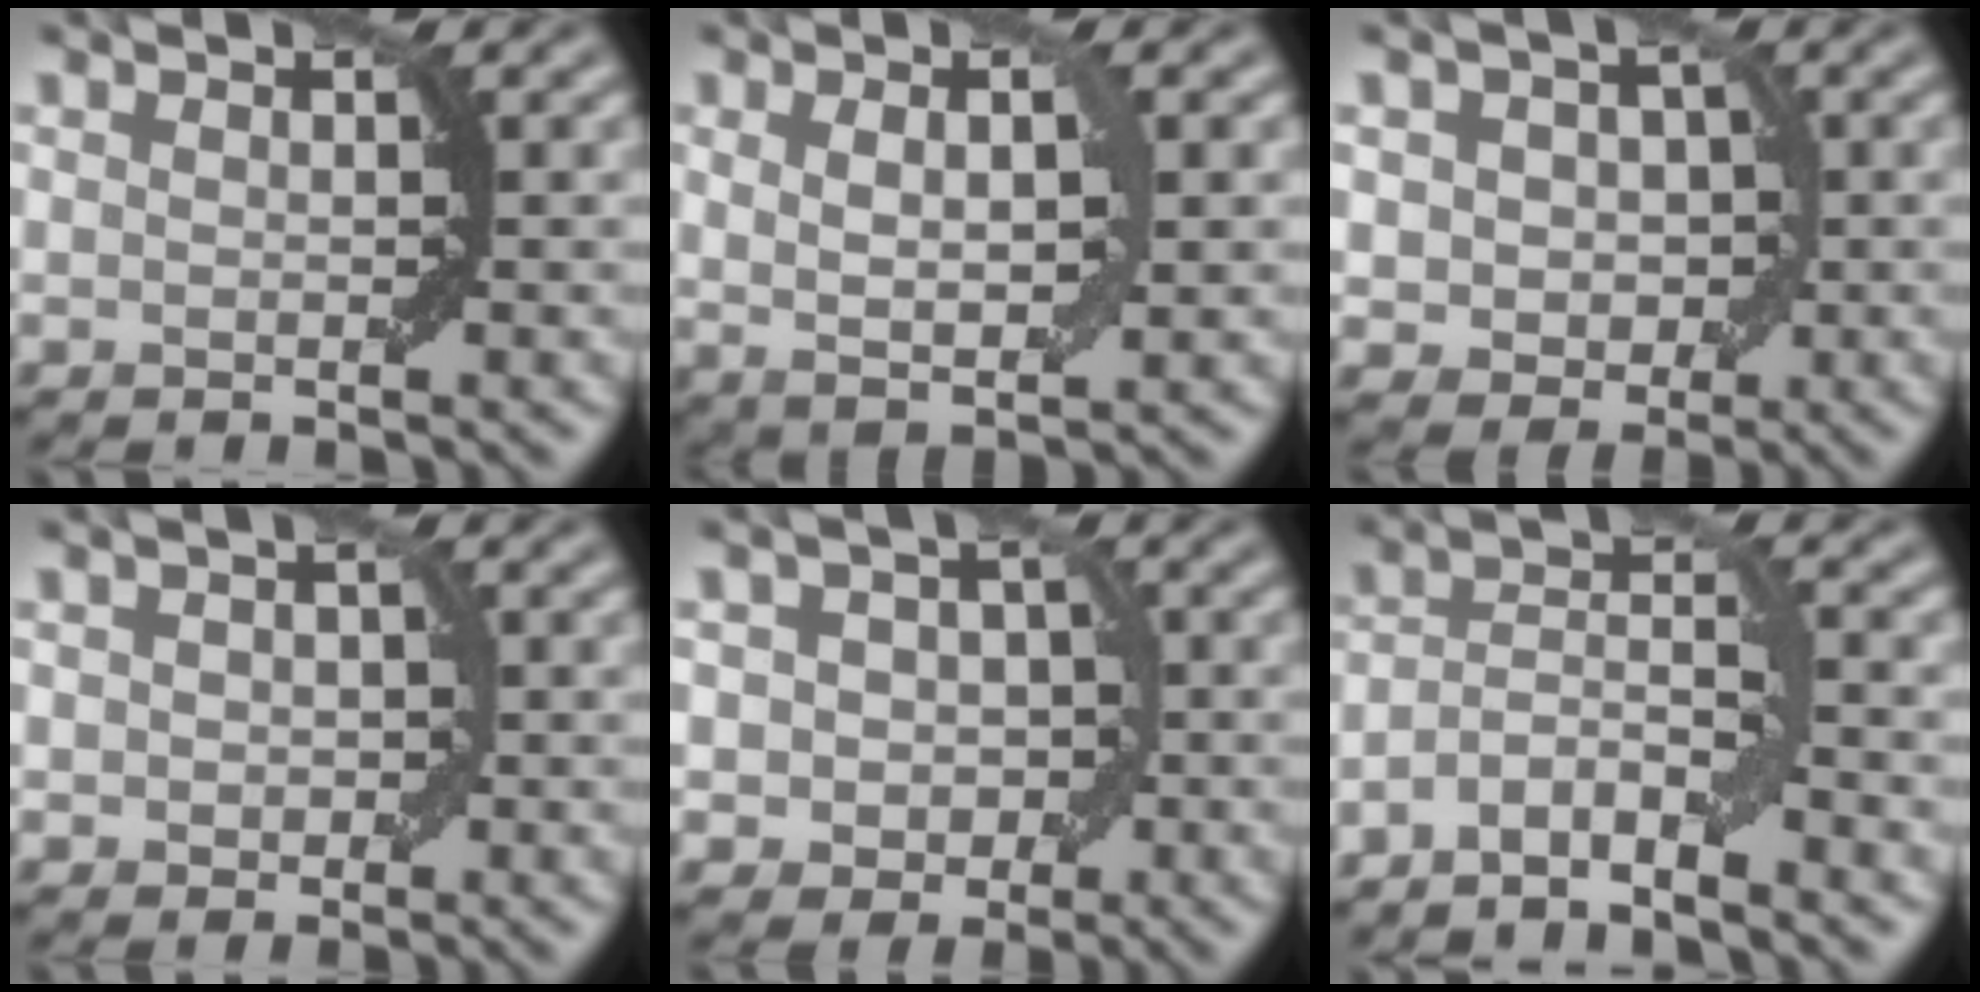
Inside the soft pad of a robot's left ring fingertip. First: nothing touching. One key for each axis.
{"total": 3.8, "fx": 0.8, "fy": 1.2, "fz": 3.5, "tx": -0.067, "ty": -0.003, "tz": 0.018}
{"total": 4.0, "fx": 0.3, "fy": 3.2, "fz": 2.3, "tx": -0.023, "ty": 0.008, "tz": -0.010}
{"total": 1.8, "fx": -0.1, "fy": 1.5, "fz": 1.0, "tx": -0.008, "ty": -0.001, "tz": -0.003}
{"total": 4.1, "fx": 0.0, "fy": 3.6, "fz": 1.9, "tx": -0.007, "ty": 0.016, "tz": -0.017}
{"total": 3.8, "fx": -2.9, "fy": 0.6, "fz": 2.3, "tx": -0.041, "ty": 0.007, "tz": -0.061}